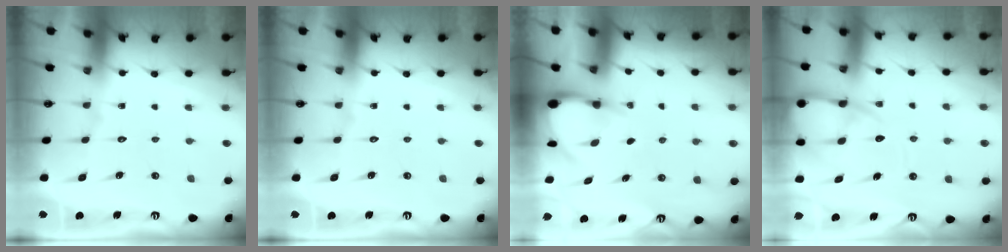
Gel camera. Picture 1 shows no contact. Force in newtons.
{"total": 0.0}
{"total": 3.6, "press": 3.6, "slide": 0.3}
{"total": 10.6, "press": 10.5, "slide": 0.9}